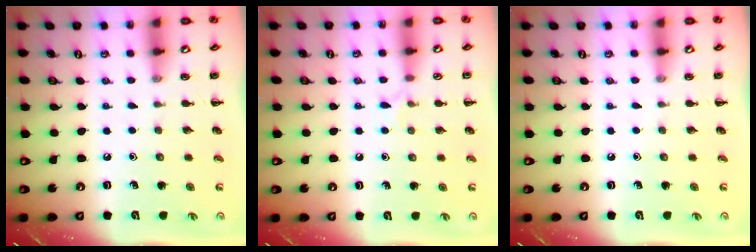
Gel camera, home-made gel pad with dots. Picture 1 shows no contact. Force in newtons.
{"total": 4.4, "press": 4.1, "slide": 1.5}
{"total": 0.0}